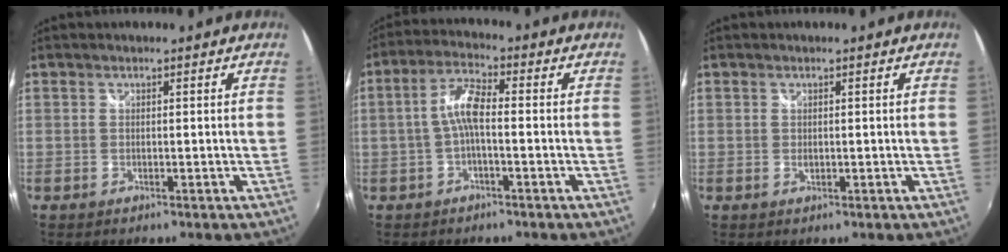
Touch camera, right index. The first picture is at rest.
{"total": 5.5, "force": [-1.1, 1.4, 5.2], "torque": [-0.112, 0.014, -0.023]}
{"total": 0.8, "force": [0.1, 0.5, 0.6], "torque": [-0.011, -0.001, 0.001]}